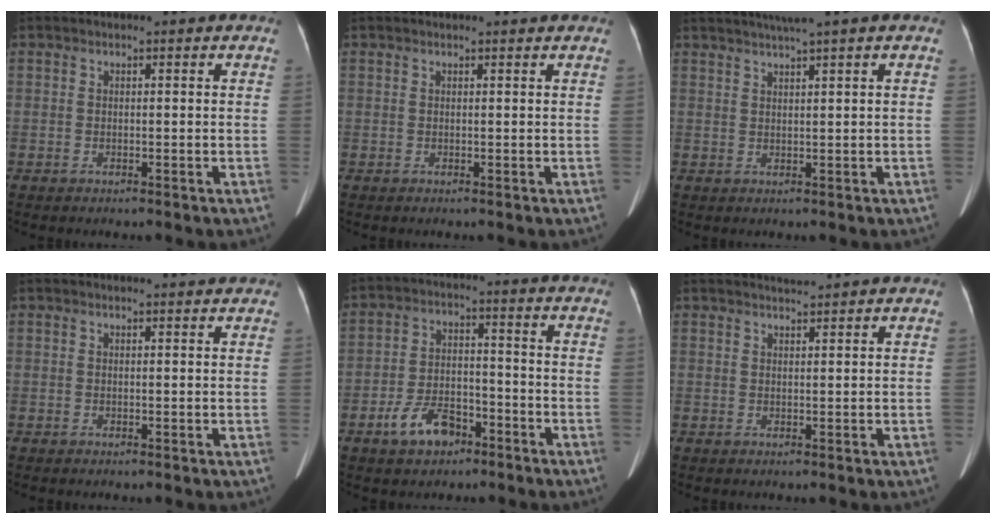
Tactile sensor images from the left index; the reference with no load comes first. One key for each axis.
{"total": 1.6, "fx": 1.6, "fy": 0.0, "fz": 0.4, "tx": -0.009, "ty": 0.009, "tz": 0.019}
{"total": 4.3, "fx": 3.2, "fy": -1.0, "fz": 2.6, "tx": -0.044, "ty": 0.016, "tz": 0.058}
{"total": 2.1, "fx": 2.0, "fy": 0.1, "fz": 0.4, "tx": -0.011, "ty": 0.005, "tz": 0.022}
{"total": 7.4, "fx": -4.5, "fy": 4.0, "fz": 4.3, "tx": -0.093, "ty": 0.011, "tz": -0.073}
{"total": 1.6, "fx": 1.5, "fy": -0.6, "fz": 0.0, "tx": -0.006, "ty": 0.001, "tz": 0.033}